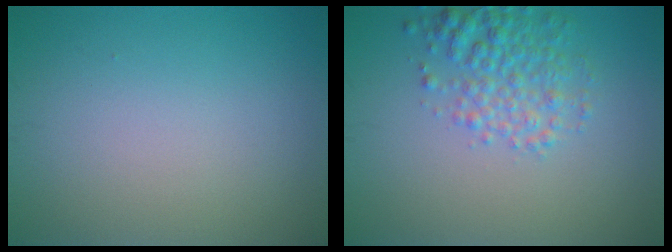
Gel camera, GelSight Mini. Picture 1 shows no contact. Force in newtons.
{"total": 3.7, "press": 3.7, "slide": 0.1}